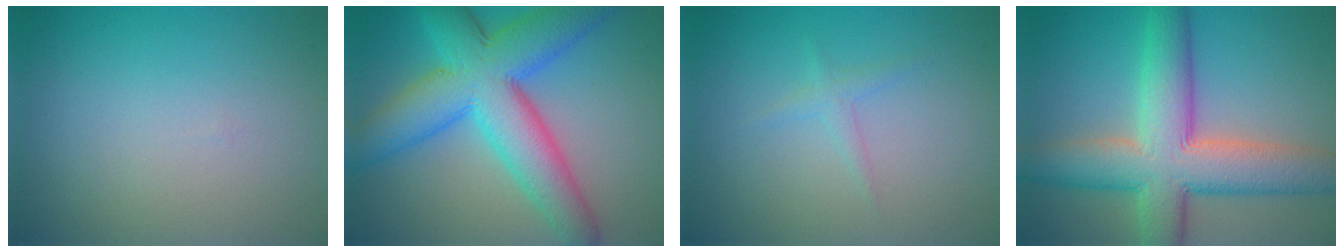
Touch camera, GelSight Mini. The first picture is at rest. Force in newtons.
{"total": 10.6, "press": 10.6, "slide": 0.2}
{"total": 1.0, "press": 1.0, "slide": 0.1}
{"total": 9.9, "press": 9.9, "slide": 0.5}